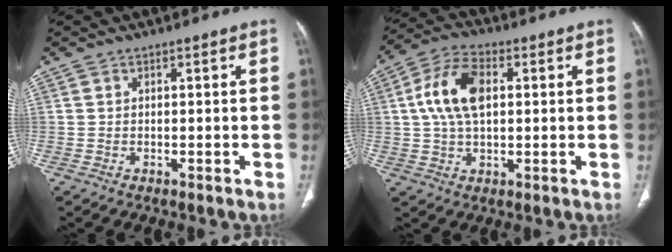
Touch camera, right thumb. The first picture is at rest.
{"total": 10.8, "force": [1.8, 6.2, 8.7], "torque": [-0.168, 0.015, 0.029]}